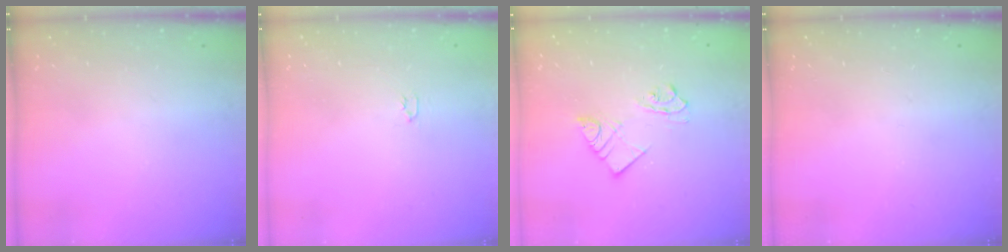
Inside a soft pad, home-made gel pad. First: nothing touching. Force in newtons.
{"total": 2.0, "press": 2.0, "slide": 0.3}
{"total": 7.1, "press": 7.1, "slide": 0.2}
{"total": 0.0}